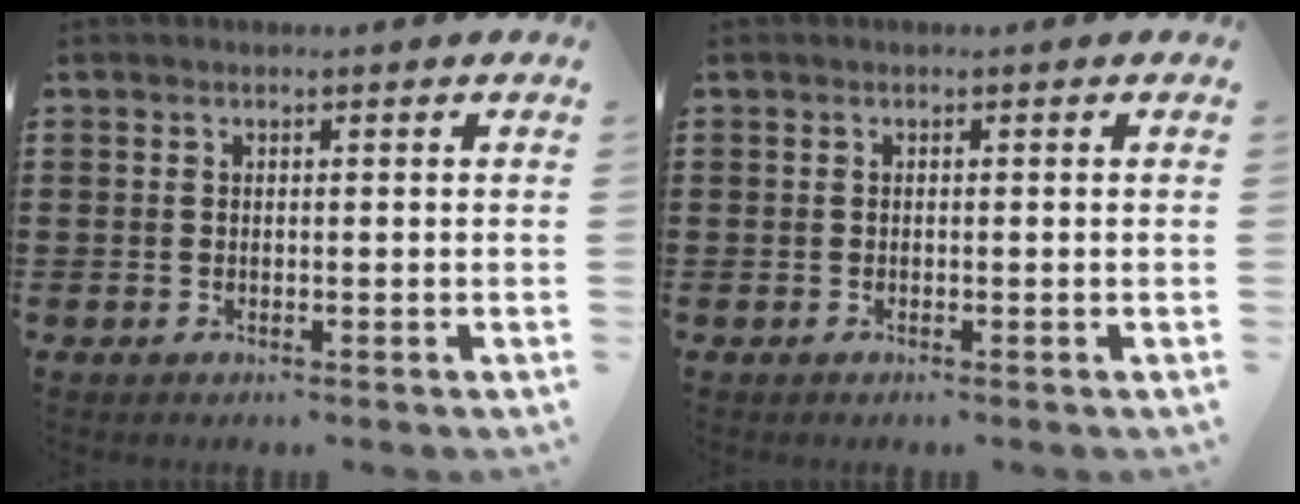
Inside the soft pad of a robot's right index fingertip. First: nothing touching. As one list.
[{"total": 0.0}]